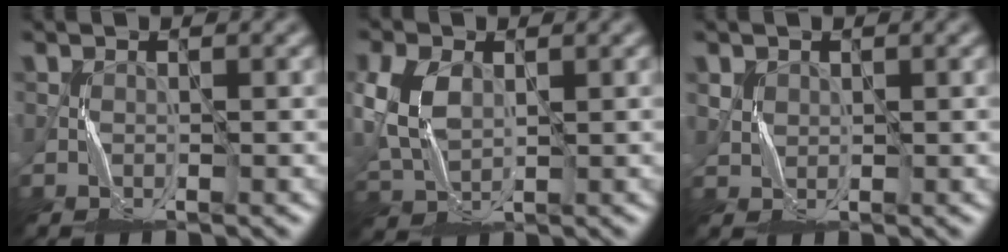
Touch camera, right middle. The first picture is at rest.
{"total": 5.4, "force": [0.8, 3.7, 3.8], "torque": [-0.109, 0.005, 0.016]}
{"total": 1.1, "force": [0.6, 0.9, 0.1], "torque": [-0.007, -0.004, 0.017]}